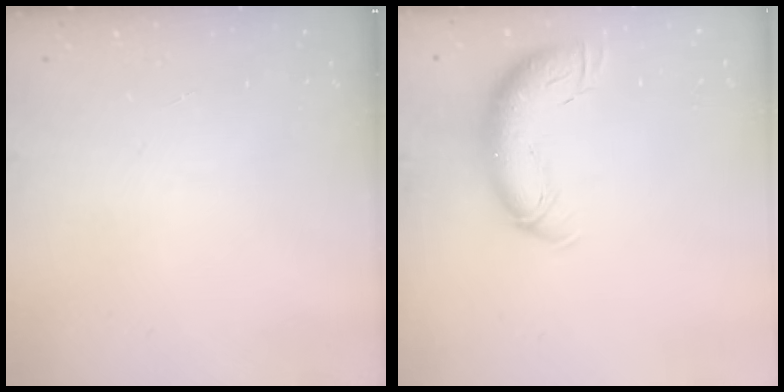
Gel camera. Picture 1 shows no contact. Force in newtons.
{"total": 12.1, "press": 11.7, "slide": 3.1}